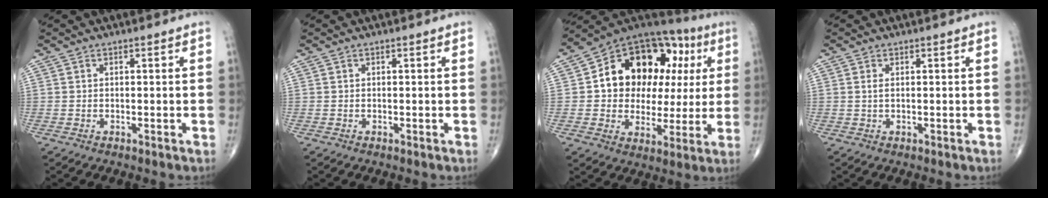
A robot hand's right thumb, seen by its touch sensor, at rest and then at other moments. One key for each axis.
{"total": 0.0}
{"total": 22.6, "fx": 5.1, "fy": 16.0, "fz": 15.2, "tx": -0.163, "ty": 0.036, "tz": 0.081}
{"total": 1.0, "fx": 0.2, "fy": 0.4, "fz": 0.8, "tx": -0.023, "ty": 0.003, "tz": 0.006}